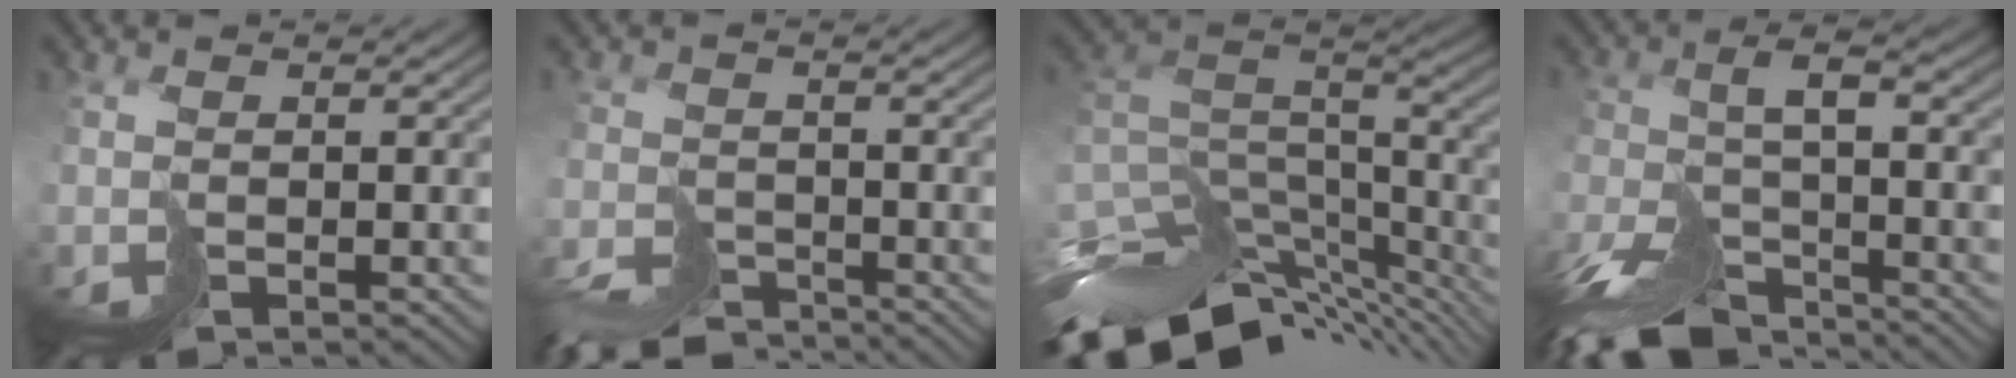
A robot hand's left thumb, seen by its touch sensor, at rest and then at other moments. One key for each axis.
{"total": 6.8, "fx": -6.4, "fy": 1.8, "fz": 1.3, "tx": -0.020, "ty": -0.009, "tz": -0.123}
{"total": 13.0, "fx": -8.5, "fy": 5.5, "fz": 8.1, "tx": -0.179, "ty": 0.001, "tz": -0.137}
{"total": 10.3, "fx": -8.1, "fy": 3.4, "fz": 5.4, "tx": -0.112, "ty": -0.010, "tz": -0.158}